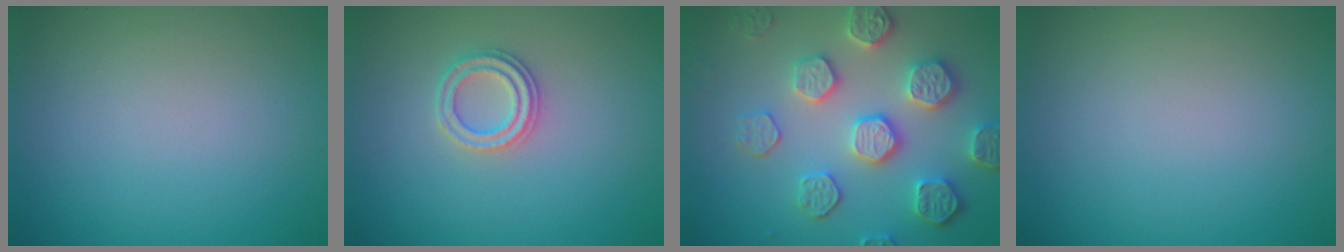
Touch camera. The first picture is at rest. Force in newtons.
{"total": 2.2, "press": 2.1, "slide": 0.6}
{"total": 5.6, "press": 5.1, "slide": 2.2}
{"total": 0.0}